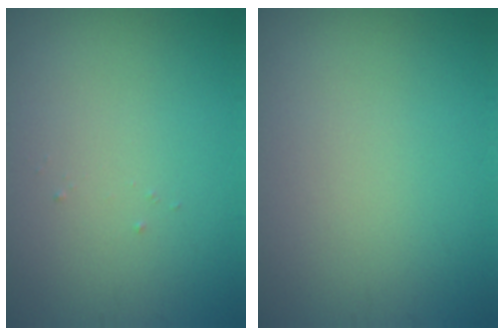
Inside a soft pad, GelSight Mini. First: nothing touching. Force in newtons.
{"total": 0.0}